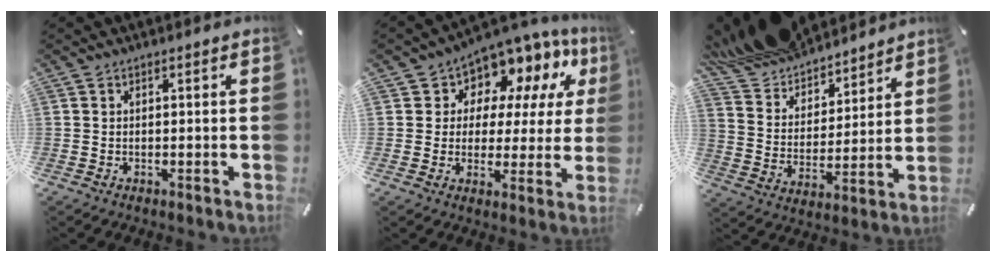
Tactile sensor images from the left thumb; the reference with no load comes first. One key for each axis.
{"total": 9.3, "fx": 6.7, "fy": 5.9, "fz": 2.4, "tx": -0.047, "ty": -0.068, "tz": 0.120}
{"total": 13.9, "fx": 12.6, "fy": 5.5, "fz": 2.1, "tx": -0.089, "ty": -0.102, "tz": 0.238}